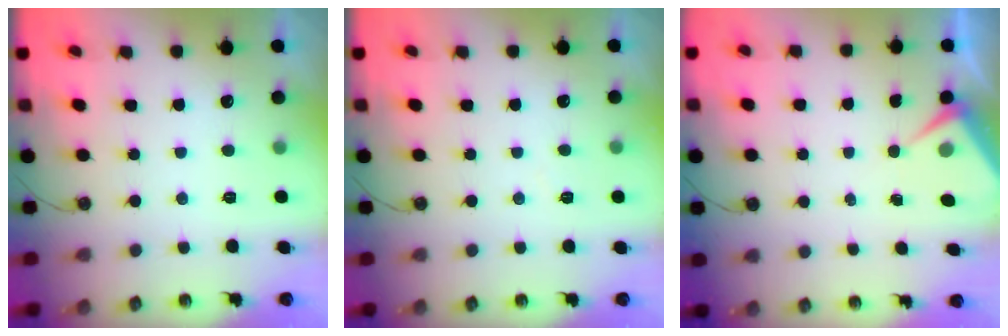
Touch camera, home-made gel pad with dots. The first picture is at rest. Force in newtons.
{"total": 3.4, "press": 3.4, "slide": 0.5}
{"total": 4.3, "press": 4.2, "slide": 0.7}